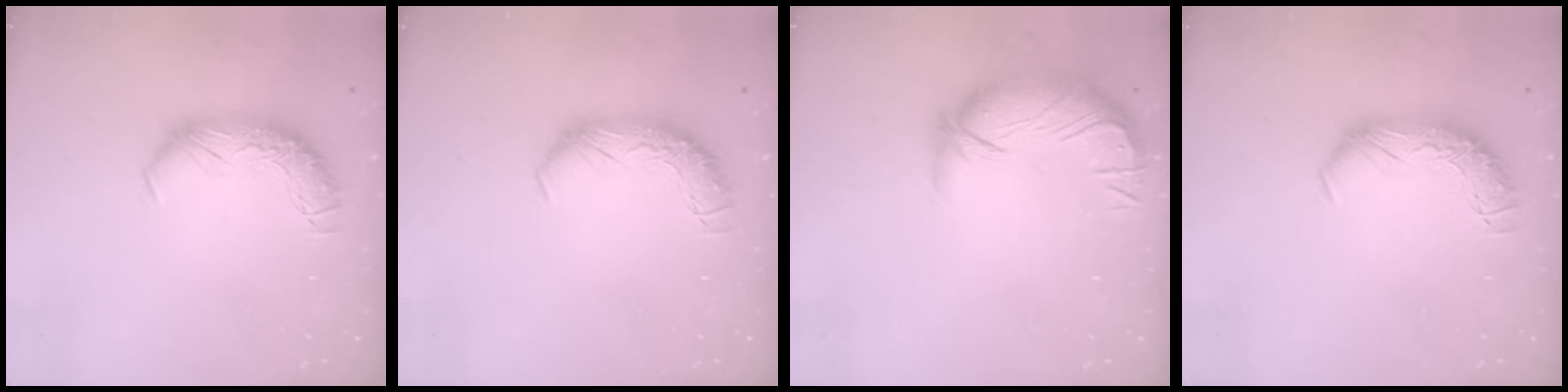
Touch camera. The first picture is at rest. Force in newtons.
{"total": 0.0}
{"total": 3.1, "press": 2.2, "slide": 2.1}
{"total": 0.0}